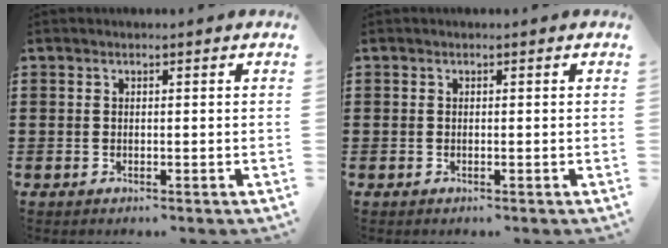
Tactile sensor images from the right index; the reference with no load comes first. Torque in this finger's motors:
{"motor_torque": [-0.07, 0.24, 0.00, -0.01]}